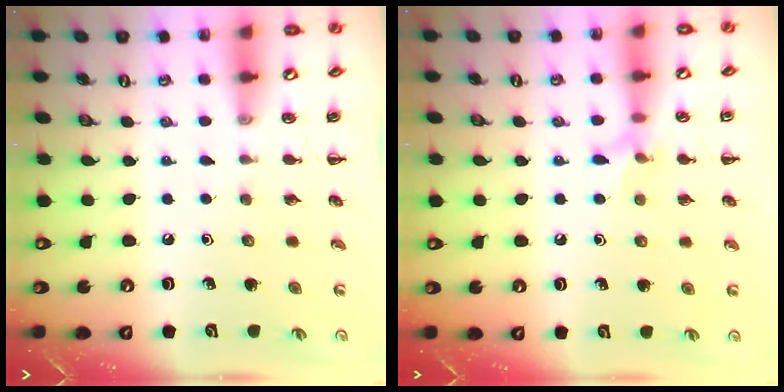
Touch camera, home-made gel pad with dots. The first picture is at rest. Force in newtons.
{"total": 6.4, "press": 6.3, "slide": 1.5}